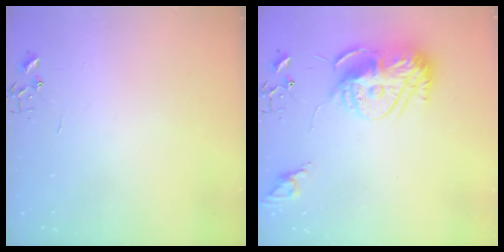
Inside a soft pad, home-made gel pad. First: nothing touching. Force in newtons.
{"total": 15.2, "press": 15.2, "slide": 1.4}